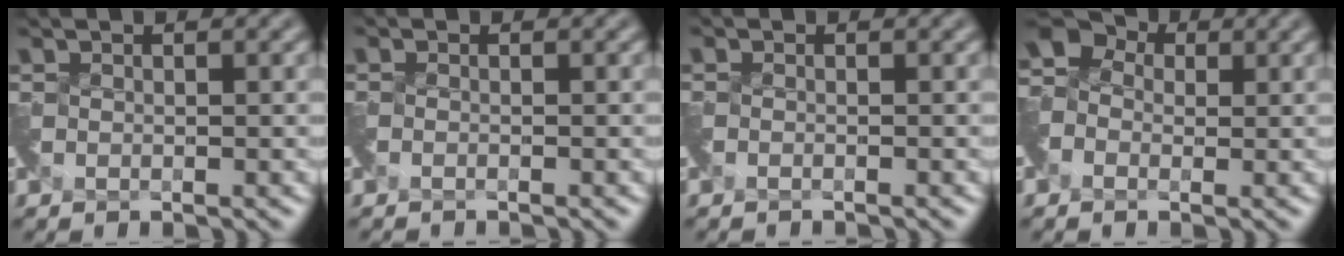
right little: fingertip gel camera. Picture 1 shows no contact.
{"total": 1.4, "force": [-1.3, -0.2, -0.5], "torque": [0.009, -0.015, -0.027]}
{"total": 1.3, "force": [-1.2, -0.2, -0.5], "torque": [0.009, -0.015, -0.026]}
{"total": 2.8, "force": [-1.0, 2.6, 0.5], "torque": [-0.018, -0.002, -0.015]}